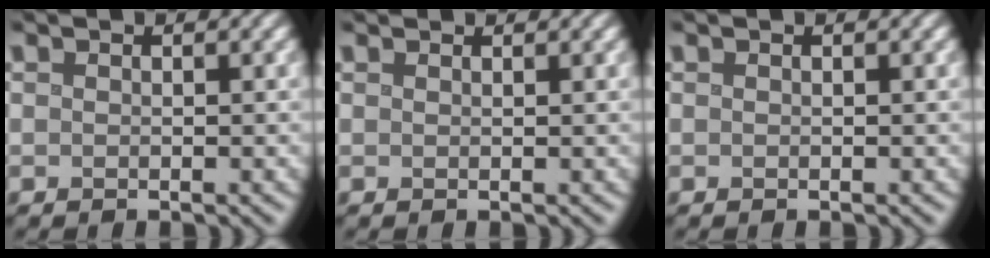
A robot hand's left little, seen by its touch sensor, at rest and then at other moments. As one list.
[{"total": 1.3, "force": [1.3, 0.1, 0.3], "torque": [-0.012, -0.003, 0.014]}, {"total": 0.0}]